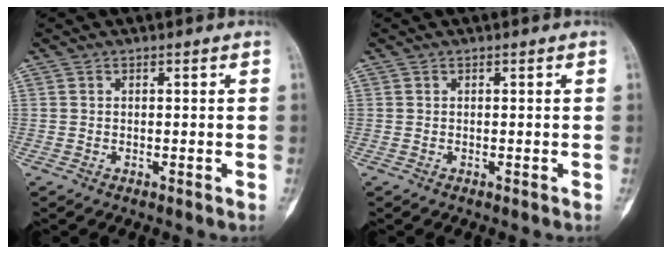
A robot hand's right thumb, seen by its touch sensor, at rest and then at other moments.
{"total": 0.0}